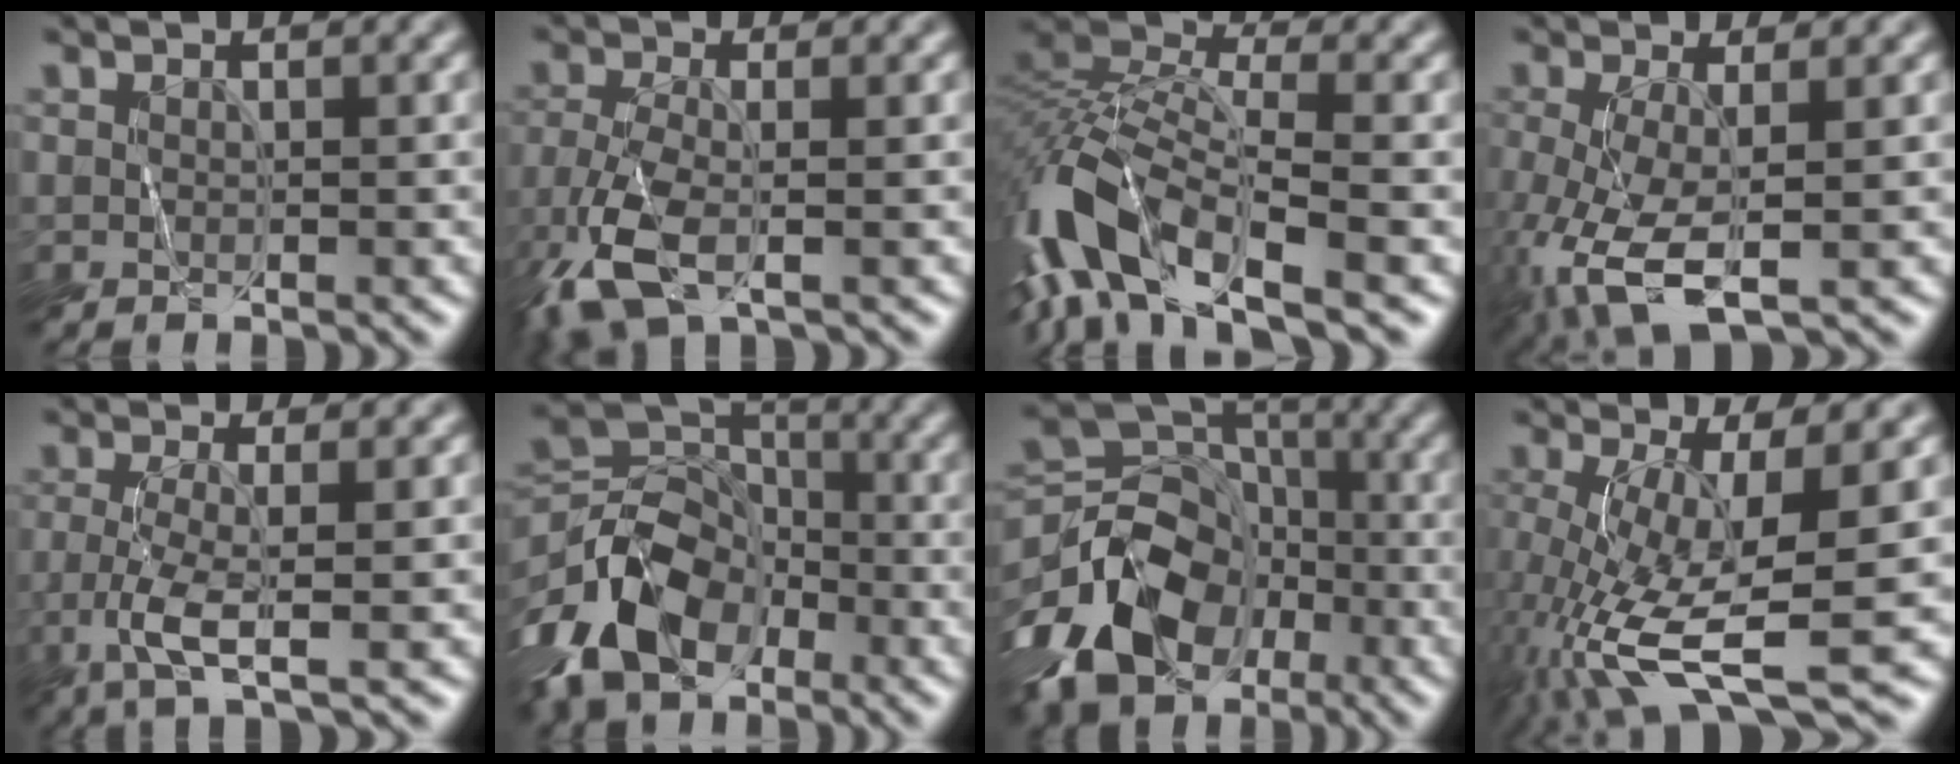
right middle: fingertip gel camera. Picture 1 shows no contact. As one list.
[{"total": 5.9, "force": [-3.1, 2.0, 4.7], "torque": [-0.117, -0.006, -0.068]}, {"total": 12.0, "force": [-5.8, 4.8, 9.4], "torque": [-0.194, 0.005, -0.122]}, {"total": 6.7, "force": [-2.7, 2.4, 5.7], "torque": [-0.142, -0.012, -0.053]}, {"total": 3.8, "force": [-1.5, 0.4, 3.4], "torque": [-0.081, -0.005, -0.032]}, {"total": 10.1, "force": [-5.9, 6.1, 5.5], "torque": [-0.107, -0.009, -0.117]}, {"total": 11.8, "force": [-6.2, 8.0, 6.0], "torque": [-0.121, -0.006, -0.115]}, {"total": 10.5, "force": [-3.4, 2.8, 9.5], "torque": [-0.197, -0.023, -0.058]}]